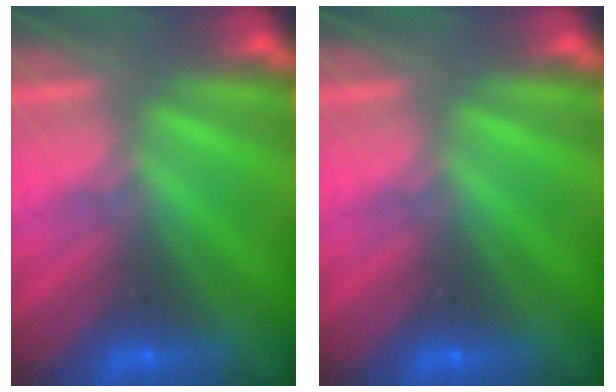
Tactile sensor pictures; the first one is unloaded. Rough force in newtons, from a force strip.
{"total": 0.0}